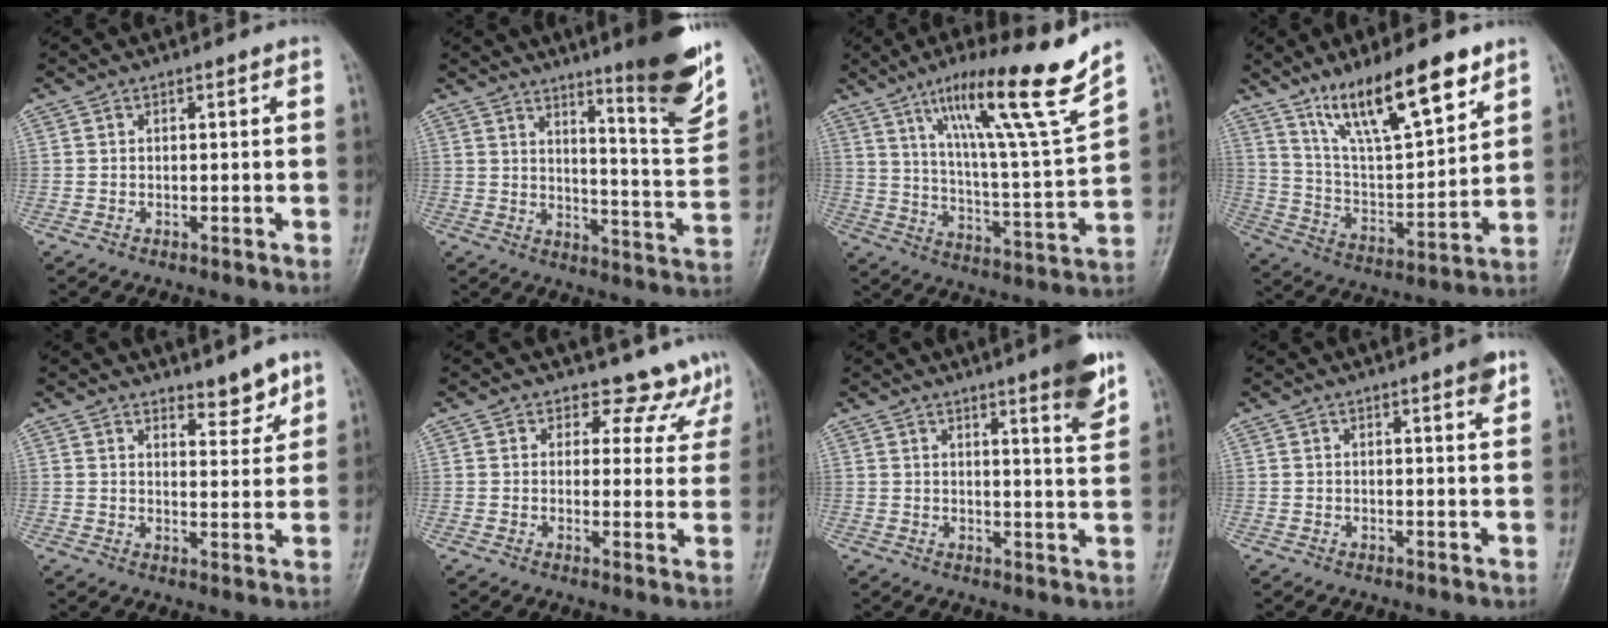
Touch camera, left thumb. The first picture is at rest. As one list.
[{"total": 16.2, "force": [10.4, 2.0, 12.2], "torque": [-0.141, -0.072, 0.151]}, {"total": 20.2, "force": [13.4, 0.8, 15.2], "torque": [-0.216, -0.069, 0.216]}, {"total": 18.0, "force": [11.9, 5.0, 12.6], "torque": [-0.185, -0.056, 0.222]}, {"total": 4.7, "force": [3.8, 1.8, 2.2], "torque": [-0.009, -0.032, 0.057]}, {"total": 7.7, "force": [6.6, 4.0, -0.1], "torque": [0.050, -0.037, 0.057]}, {"total": 7.5, "force": [4.8, 0.7, 5.7], "torque": [-0.067, -0.030, 0.062]}, {"total": 3.8, "force": [2.4, 0.5, 2.9], "torque": [-0.031, -0.013, 0.030]}]